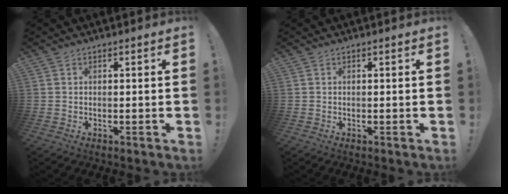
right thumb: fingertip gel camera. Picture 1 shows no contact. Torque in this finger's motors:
{"motor_torque": [-0.13, 0.11, -0.03, 0.05, 0.00]}